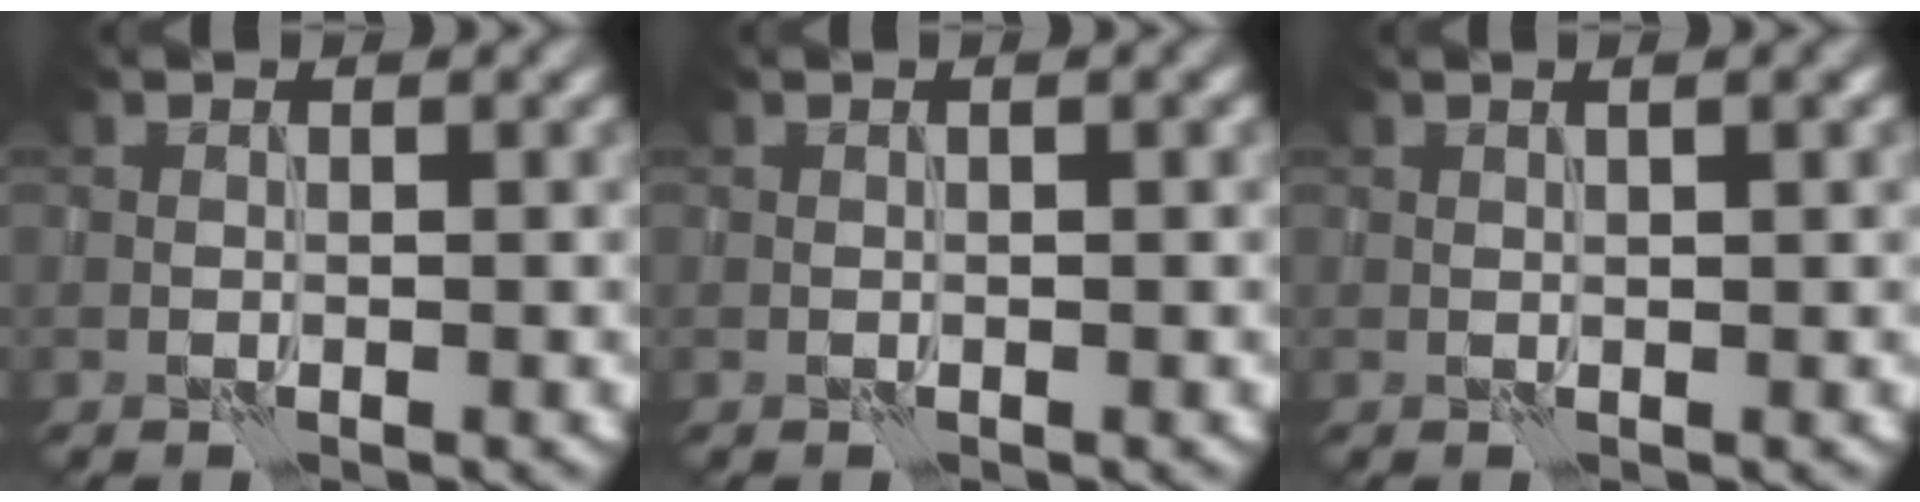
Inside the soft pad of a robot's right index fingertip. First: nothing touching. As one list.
[{"total": 0.8, "force": [0.2, 0.0, 0.8], "torque": [-0.014, 0.003, 0.002]}, {"total": 2.2, "force": [1.0, 0.5, 1.9], "torque": [-0.019, 0.002, 0.002]}]